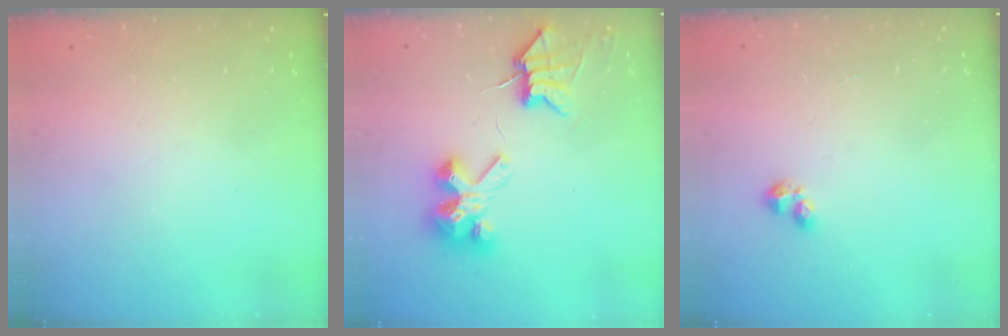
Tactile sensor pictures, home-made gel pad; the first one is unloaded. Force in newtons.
{"total": 7.5, "press": 7.5, "slide": 0.5}
{"total": 2.7, "press": 2.7, "slide": 0.5}